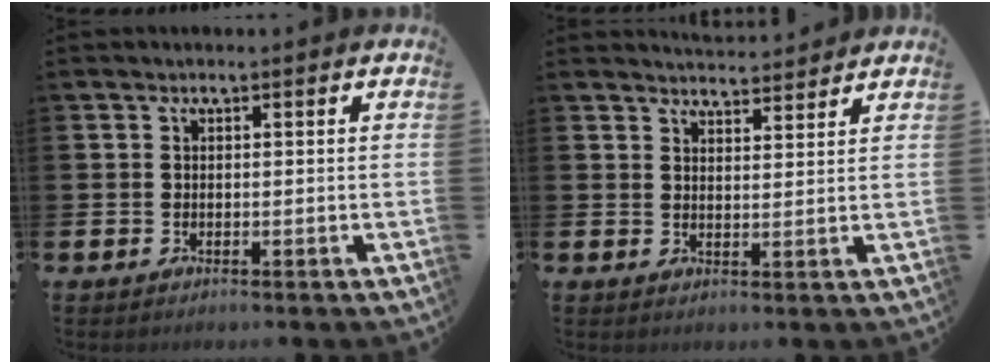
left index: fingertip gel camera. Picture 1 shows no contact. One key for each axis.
{"total": 3.9, "fx": 3.8, "fy": 0.4, "fz": -0.2, "tx": 0.001, "ty": -0.022, "tz": 0.069}